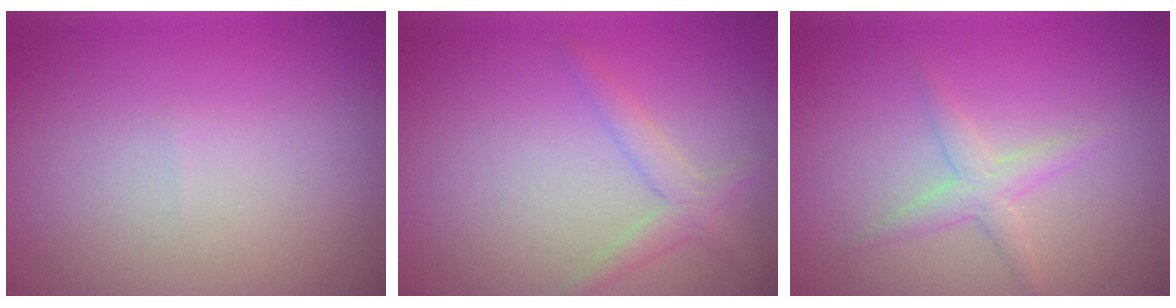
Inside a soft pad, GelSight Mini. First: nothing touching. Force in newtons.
{"total": 2.0, "press": 2.0, "slide": 0.1}
{"total": 2.0, "press": 2.0, "slide": 0.1}